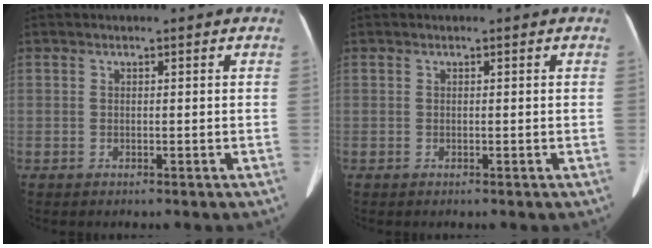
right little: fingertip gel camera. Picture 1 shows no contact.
{"total": 0.0}